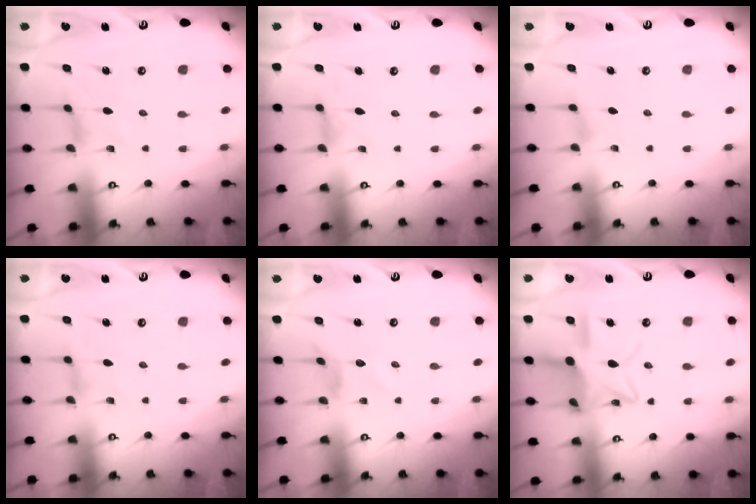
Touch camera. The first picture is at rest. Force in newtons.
{"total": 1.4, "press": 1.4, "slide": 0.2}
{"total": 1.8, "press": 1.8, "slide": 0.3}
{"total": 1.4, "press": 1.3, "slide": 0.4}
{"total": 2.2, "press": 2.2, "slide": 0.1}
{"total": 14.8, "press": 14.7, "slide": 1.2}